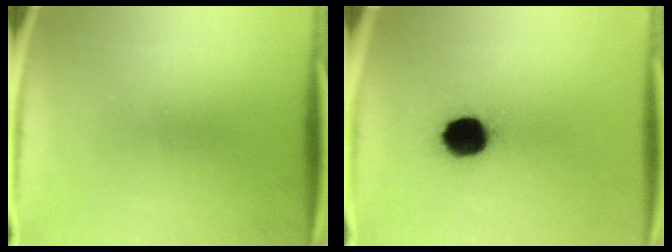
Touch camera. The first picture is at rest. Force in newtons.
{"total": 11.5}